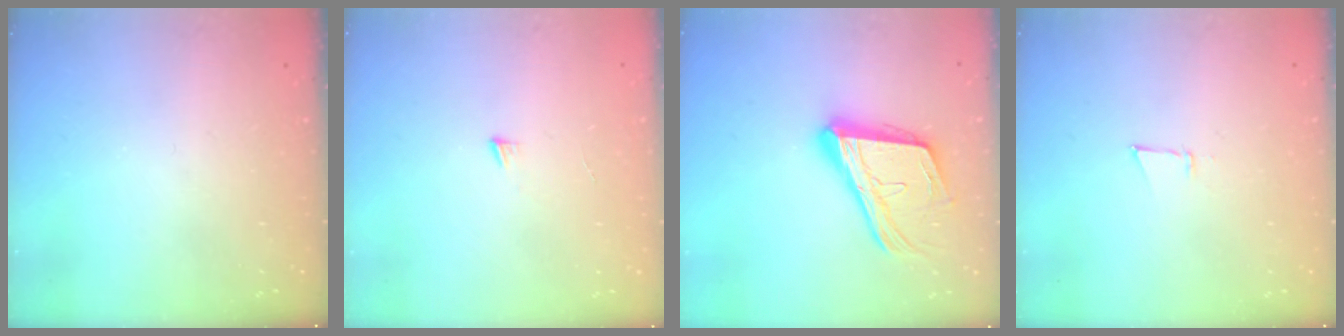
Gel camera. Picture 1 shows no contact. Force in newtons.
{"total": 3.0, "press": 3.0, "slide": 0.3}
{"total": 20.2, "press": 19.7, "slide": 4.4}
{"total": 3.4, "press": 3.4, "slide": 0.6}